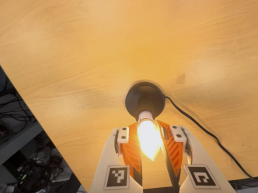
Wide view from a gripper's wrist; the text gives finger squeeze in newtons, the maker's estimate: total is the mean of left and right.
{"total": 13.1, "left": 11.8, "right": 14.3}